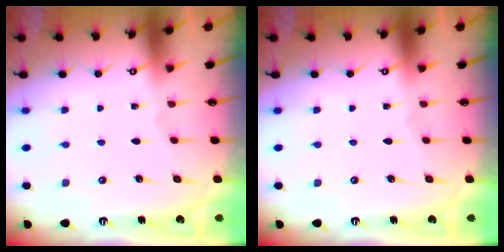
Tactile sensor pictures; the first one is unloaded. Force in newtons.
{"total": 0.0}